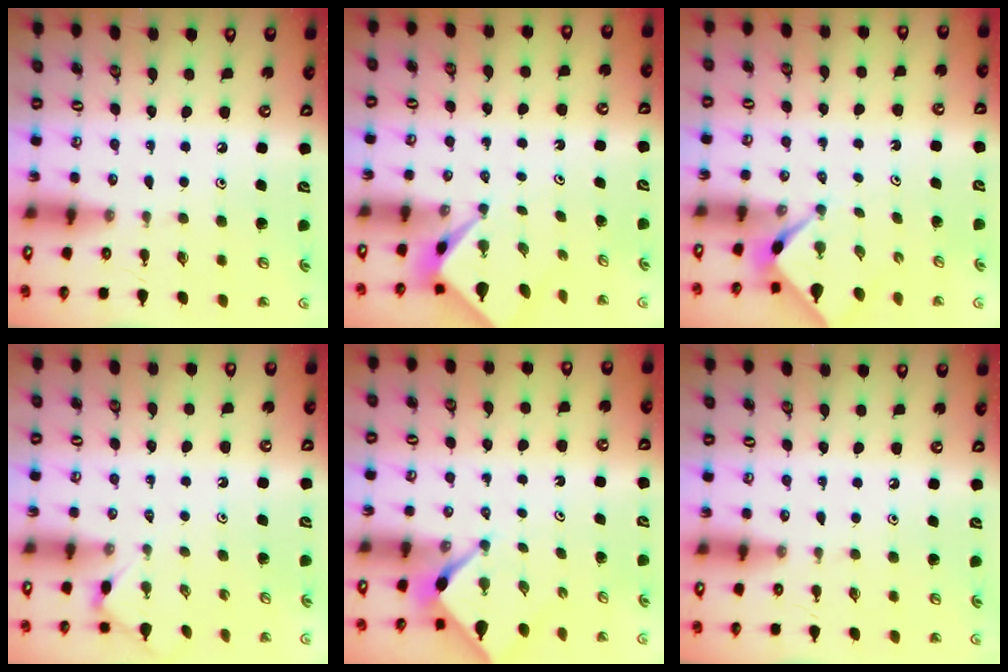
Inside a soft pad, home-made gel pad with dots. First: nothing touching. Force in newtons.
{"total": 2.2, "press": 2.1, "slide": 0.2}
{"total": 2.4, "press": 2.4, "slide": 0.3}
{"total": 2.9, "press": 2.8, "slide": 0.5}
{"total": 2.2, "press": 2.2, "slide": 0.3}
{"total": 0.0}